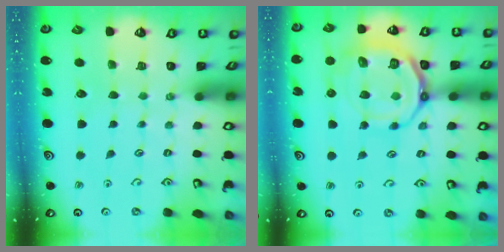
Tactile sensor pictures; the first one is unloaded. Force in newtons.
{"total": 16.0, "press": 15.9, "slide": 2.0}